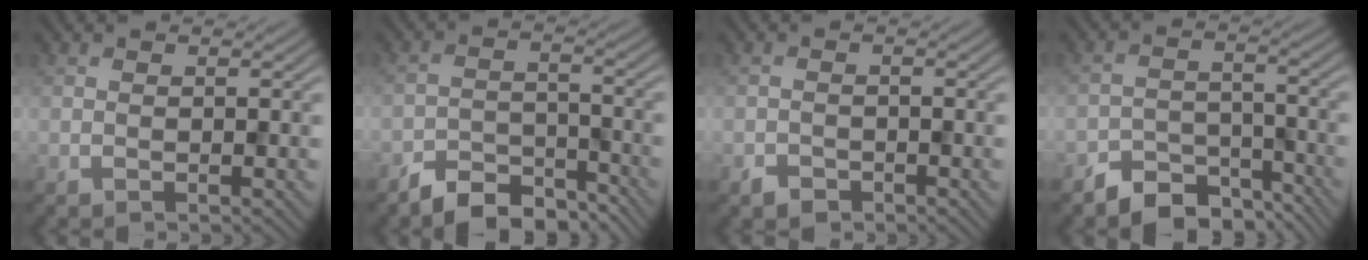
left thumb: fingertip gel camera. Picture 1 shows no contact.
{"total": 6.4, "force": [-5.5, 2.4, 2.2], "torque": [-0.037, -0.005, -0.104]}
{"total": 1.7, "force": [-1.3, 1.0, 0.4], "torque": [-0.006, -0.001, -0.027]}
{"total": 6.4, "force": [-5.2, 3.0, 2.2], "torque": [-0.034, -0.008, -0.096]}